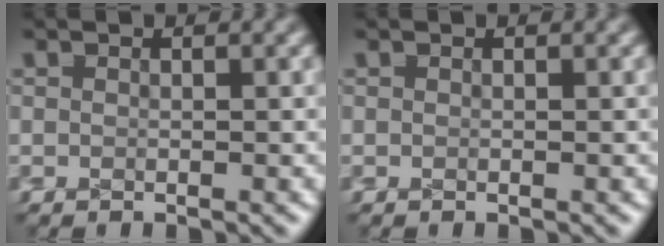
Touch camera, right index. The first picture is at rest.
{"total": 0.0}